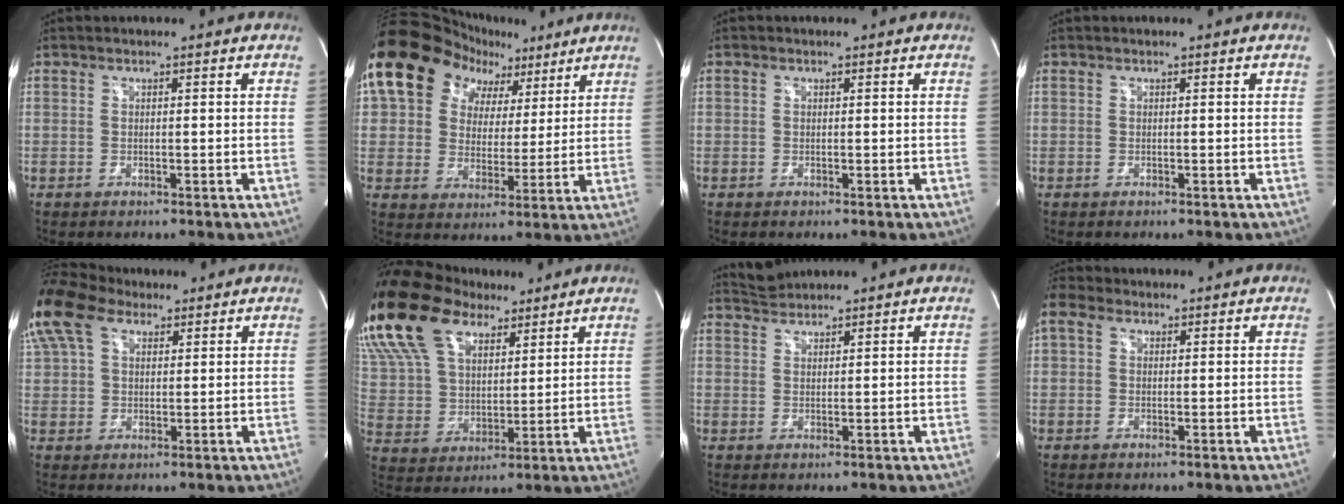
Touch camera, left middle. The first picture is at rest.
{"total": 14.4, "force": [8.2, 10.1, 6.1], "torque": [-0.093, 0.059, 0.144]}
{"total": 1.6, "force": [-0.9, -1.1, -0.8], "torque": [0.008, 0.002, -0.007]}
{"total": 0.0}
{"total": 13.1, "force": [8.2, 7.4, 7.1], "torque": [-0.208, 0.061, 0.166]}
{"total": 24.7, "force": [16.5, 13.0, 13.0], "torque": [-0.341, 0.070, 0.311]}
{"total": 2.4, "force": [2.4, 0.0, -0.5], "torque": [0.000, 0.006, 0.054]}
{"total": 2.3, "force": [1.2, 1.5, 1.3], "torque": [-0.049, 0.022, 0.037]}